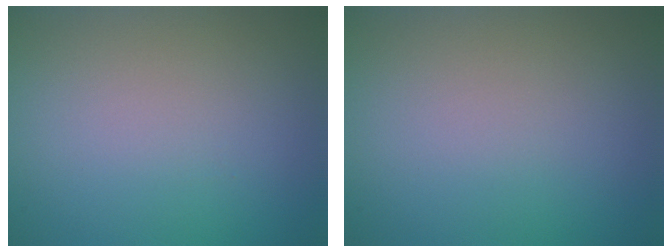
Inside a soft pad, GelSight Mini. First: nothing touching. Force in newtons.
{"total": 0.0}